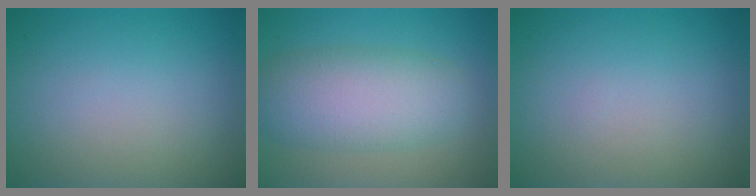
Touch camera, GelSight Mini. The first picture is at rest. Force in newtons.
{"total": 6.4, "press": 6.4, "slide": 0.5}
{"total": 0.0}